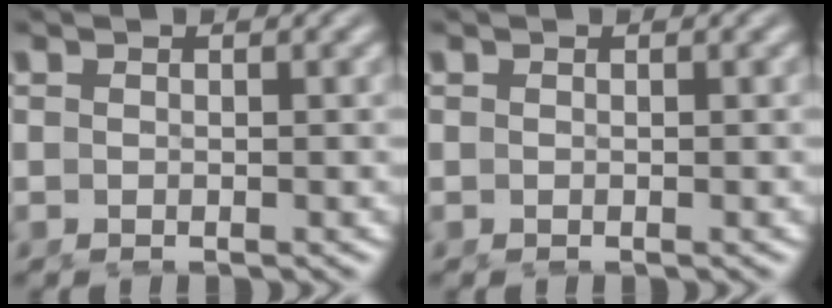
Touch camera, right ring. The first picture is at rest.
{"total": 0.0}